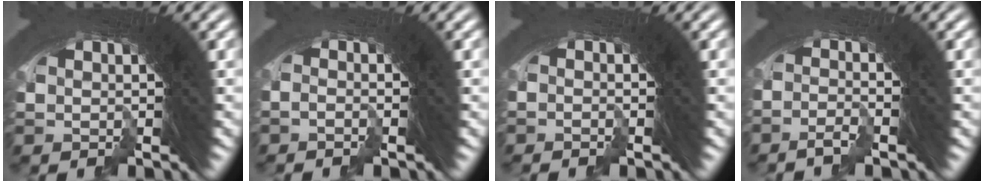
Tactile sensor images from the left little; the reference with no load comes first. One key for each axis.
{"total": 2.1, "fx": -0.4, "fy": -1.5, "fz": -1.5, "tx": 0.034, "ty": 0.004, "tz": -0.009}
{"total": 1.5, "fx": -0.2, "fy": -1.0, "fz": -1.1, "tx": 0.025, "ty": 0.004, "tz": -0.006}
{"total": 2.6, "fx": -1.3, "fy": -1.6, "fz": -1.6, "tx": 0.037, "ty": 0.002, "tz": -0.029}